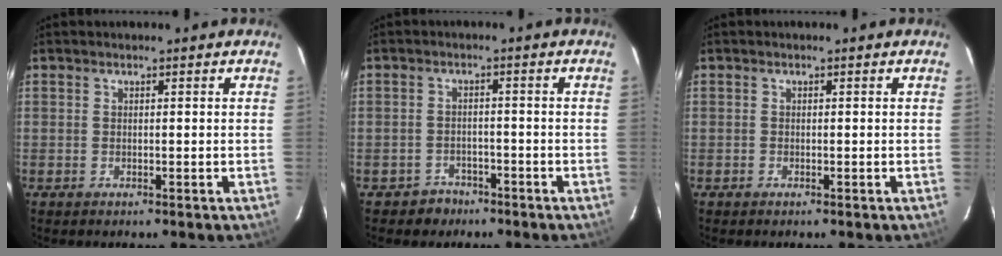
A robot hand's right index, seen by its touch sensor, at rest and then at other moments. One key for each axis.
{"total": 3.8, "fx": -2.7, "fy": 2.6, "fz": 0.0, "tx": -0.010, "ty": 0.015, "tz": -0.038}
{"total": 0.0}